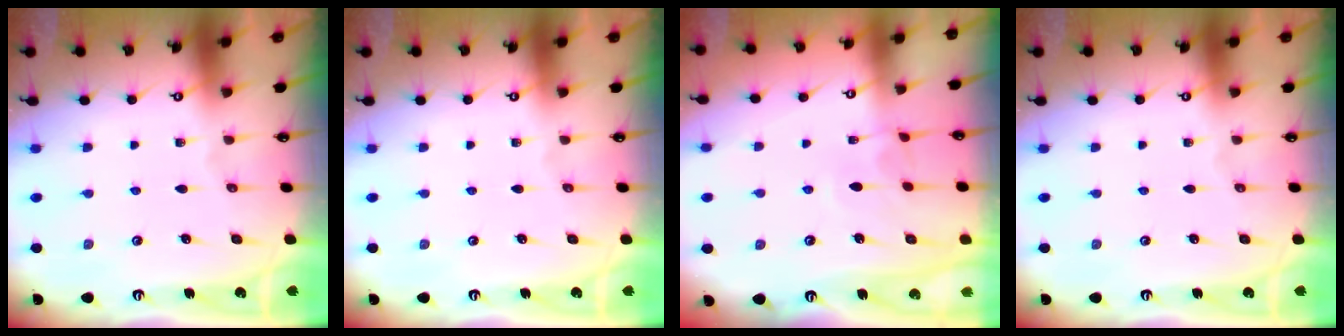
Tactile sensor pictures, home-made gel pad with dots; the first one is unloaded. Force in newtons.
{"total": 0.0}
{"total": 2.8, "press": 2.8, "slide": 0.3}
{"total": 0.0}